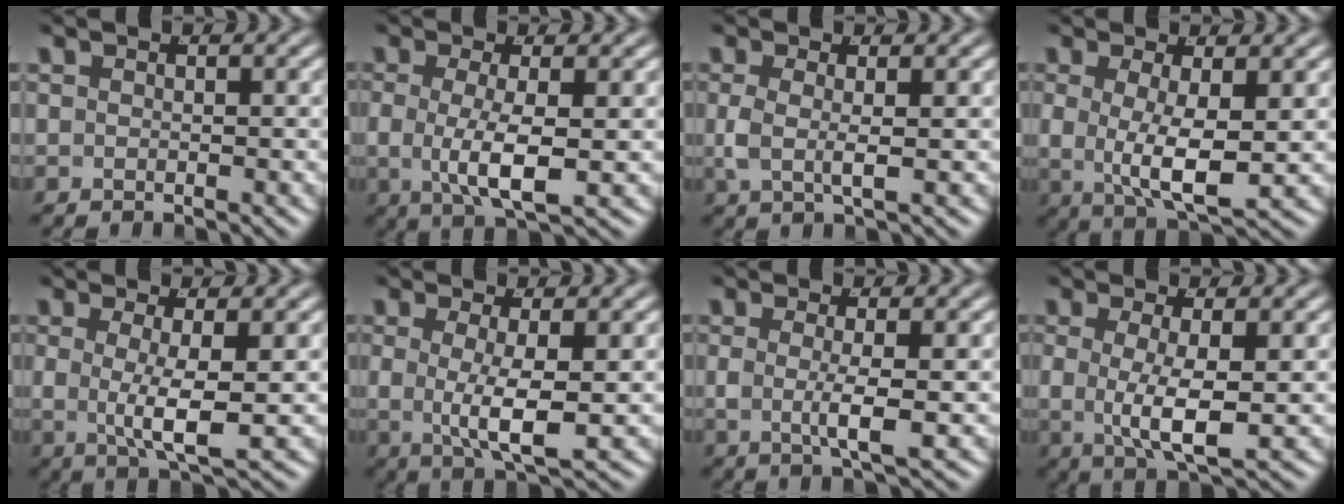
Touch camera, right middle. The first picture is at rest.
{"total": 5.2, "force": [-0.4, 2.2, 4.7], "torque": [-0.104, -0.020, 0.002]}
{"total": 2.3, "force": [0.1, 0.7, 2.2], "torque": [-0.059, -0.013, 0.012]}
{"total": 6.8, "force": [0.0, 3.4, 5.9], "torque": [-0.108, -0.017, 0.009]}
{"total": 5.4, "force": [0.2, 1.9, 5.0], "torque": [-0.094, -0.014, 0.008]}
{"total": 5.7, "force": [0.0, 2.1, 5.3], "torque": [-0.099, -0.015, 0.006]}
{"total": 3.2, "force": [-0.1, 0.8, 3.1], "torque": [-0.065, -0.013, 0.004]}
{"total": 5.9, "force": [-0.1, 2.6, 5.3], "torque": [-0.105, -0.016, 0.006]}